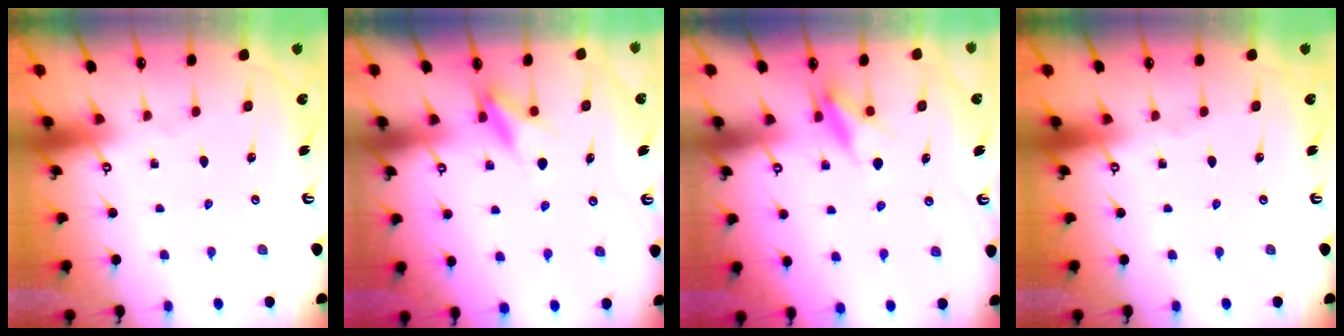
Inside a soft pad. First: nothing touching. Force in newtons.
{"total": 7.6, "press": 7.6, "slide": 0.9}
{"total": 8.5, "press": 8.4, "slide": 0.7}
{"total": 0.0}